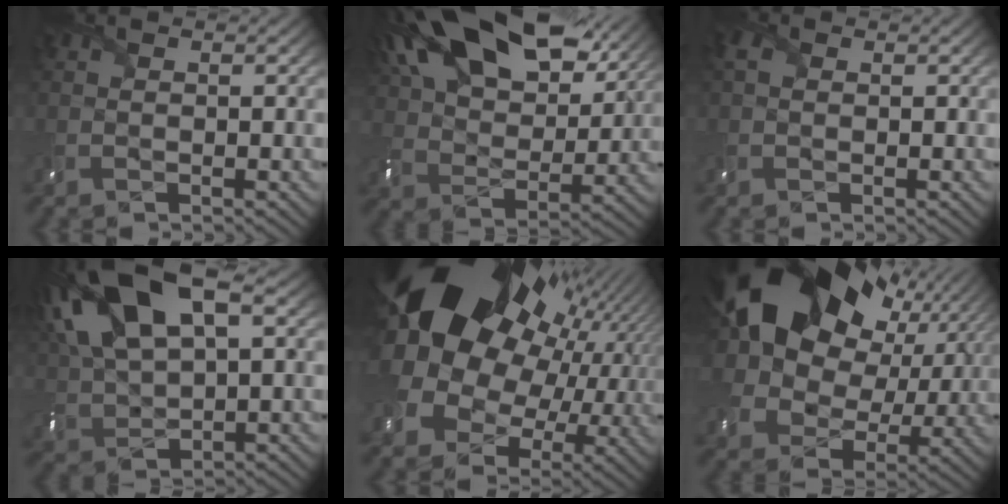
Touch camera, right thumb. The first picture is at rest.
{"total": 20.9, "force": [11.2, 11.5, 13.4], "torque": [-0.283, 0.053, 0.171]}
{"total": 1.8, "force": [0.5, 1.4, 1.0], "torque": [-0.026, 0.004, 0.003]}
{"total": 17.3, "force": [6.9, 8.5, 13.4], "torque": [-0.309, 0.020, 0.127]}
{"total": 23.3, "force": [5.3, 16.7, 15.3], "torque": [-0.284, -0.024, 0.095]}
{"total": 21.0, "force": [6.8, 14.7, 13.3], "torque": [-0.250, 0.019, 0.122]}